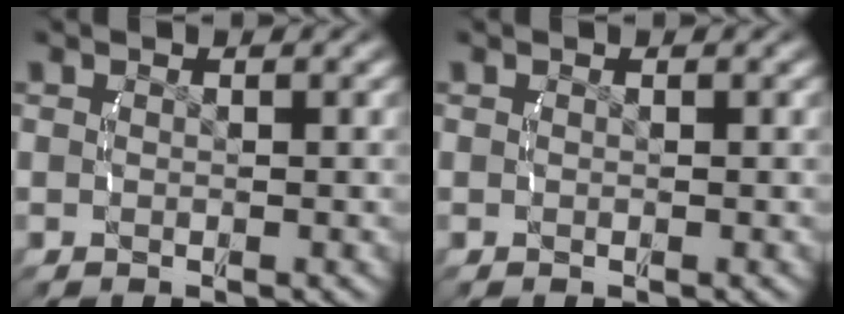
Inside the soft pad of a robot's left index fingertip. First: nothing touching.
{"total": 0.0}